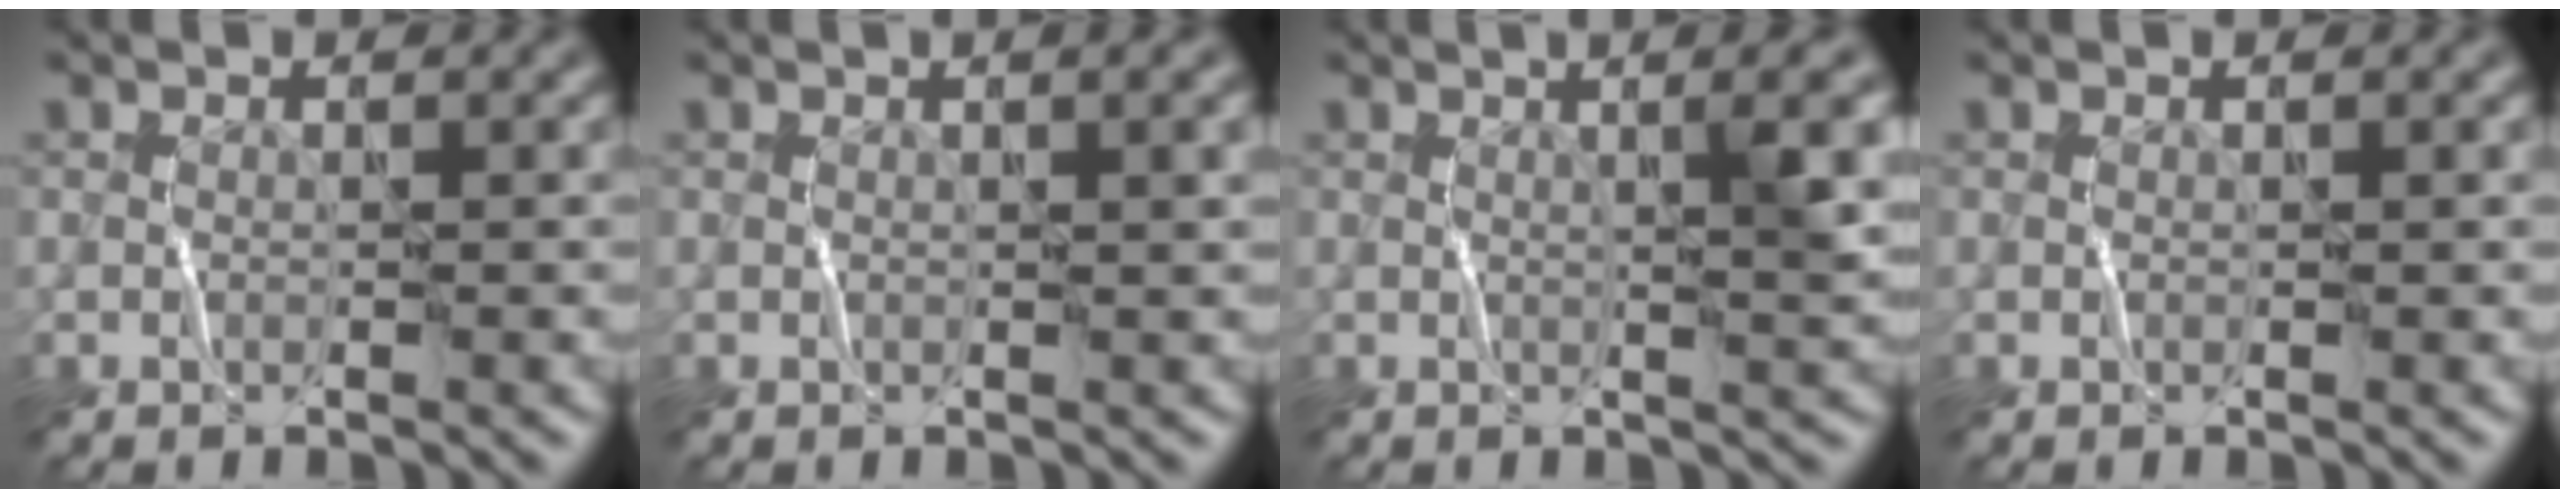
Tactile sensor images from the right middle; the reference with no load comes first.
{"total": 2.6, "force": [0.3, 0.9, 2.4], "torque": [-0.018, 0.009, 0.004]}
{"total": 4.7, "force": [0.7, 0.9, 4.5], "torque": [-0.058, 0.011, 0.017]}
{"total": 0.0}